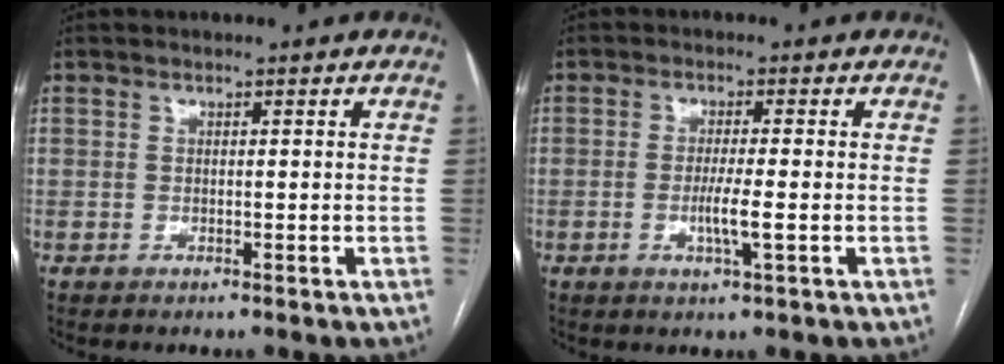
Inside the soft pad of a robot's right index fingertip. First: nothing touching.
{"total": 3.7, "force": [-0.9, -0.3, 3.6], "torque": [-0.072, -0.008, -0.017]}